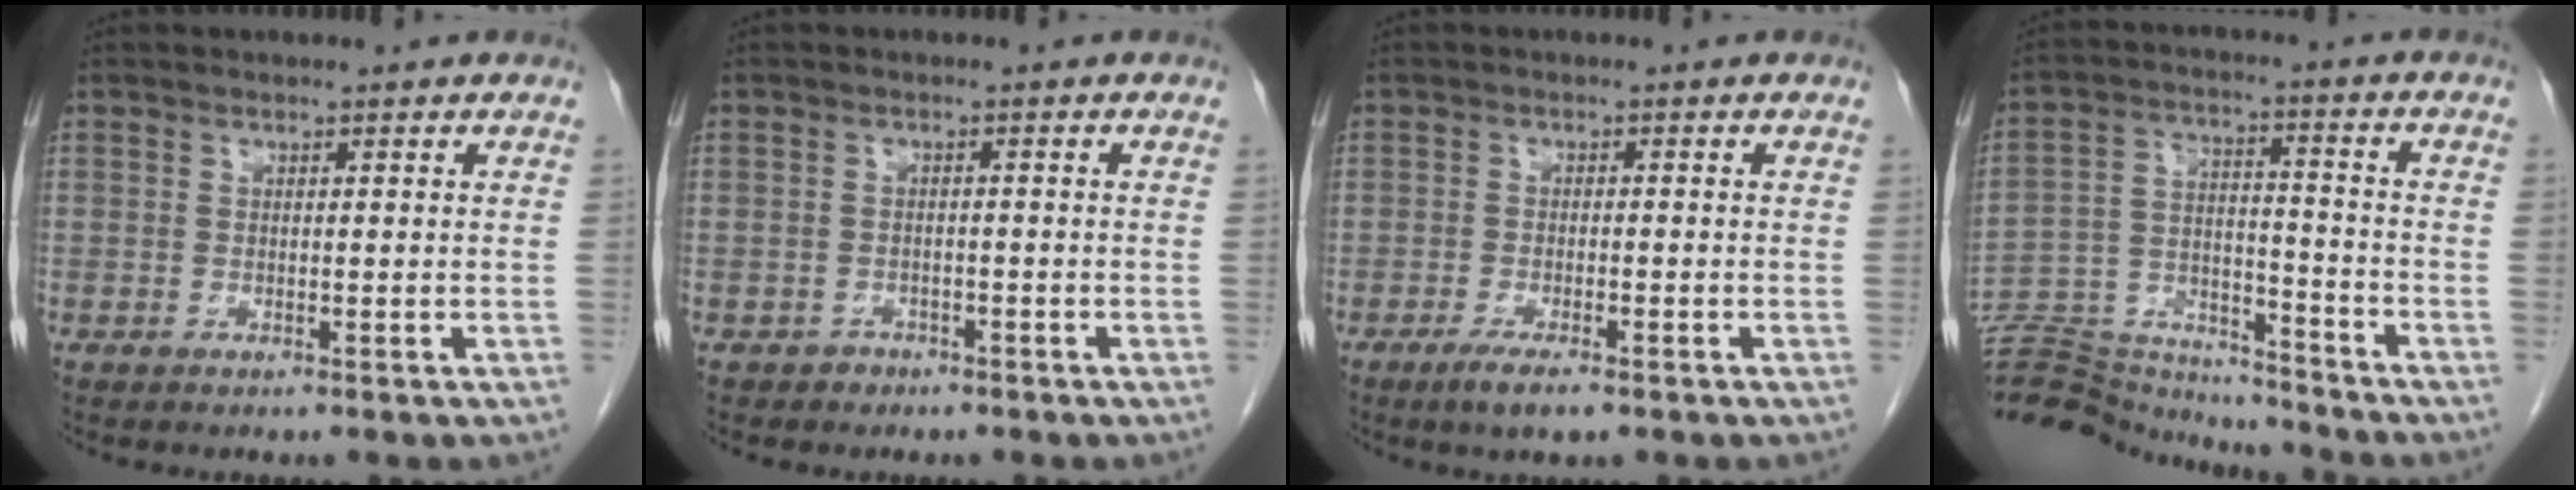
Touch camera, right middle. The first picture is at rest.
{"total": 1.5, "force": [-1.1, 1.1, -0.1], "torque": [-0.004, 0.004, -0.018]}
{"total": 3.9, "force": [-2.5, 0.7, 2.9], "torque": [-0.057, -0.008, -0.041]}
{"total": 21.9, "force": [-20.8, 3.8, 5.9], "torque": [-0.160, -0.003, -0.333]}